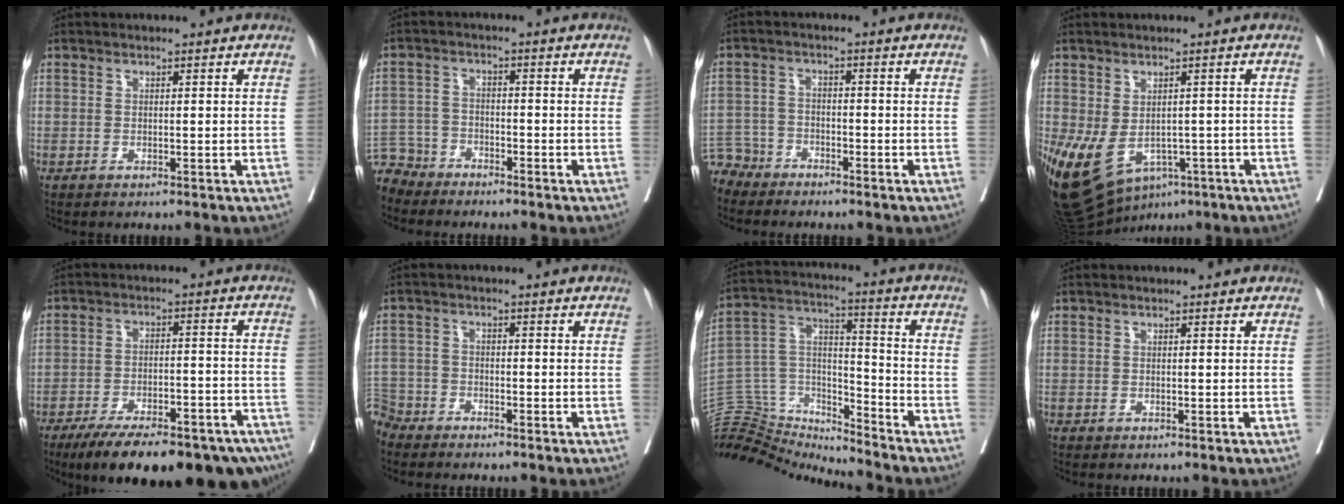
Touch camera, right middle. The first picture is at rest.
{"total": 6.0, "force": [-5.5, 2.4, -0.8], "torque": [0.017, -0.001, -0.110]}
{"total": 5.6, "force": [-5.0, 2.3, -0.8], "torque": [0.016, -0.003, -0.101]}
{"total": 12.9, "force": [-5.9, 7.8, 8.3], "torque": [-0.167, -0.013, -0.081]}
{"total": 23.8, "force": [-18.1, 7.1, 13.8], "torque": [-0.161, 0.000, -0.245]}
{"total": 5.1, "force": [-4.6, 2.0, -0.6], "torque": [0.013, -0.005, -0.096]}
{"total": 16.0, "force": [-15.7, 3.0, 0.8], "torque": [-0.020, 0.071, -0.274]}
{"total": 0.0}